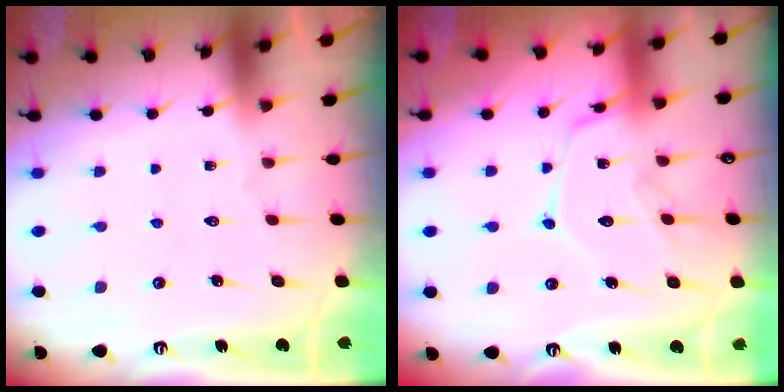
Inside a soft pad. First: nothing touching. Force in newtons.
{"total": 12.1, "press": 12.1, "slide": 0.8}